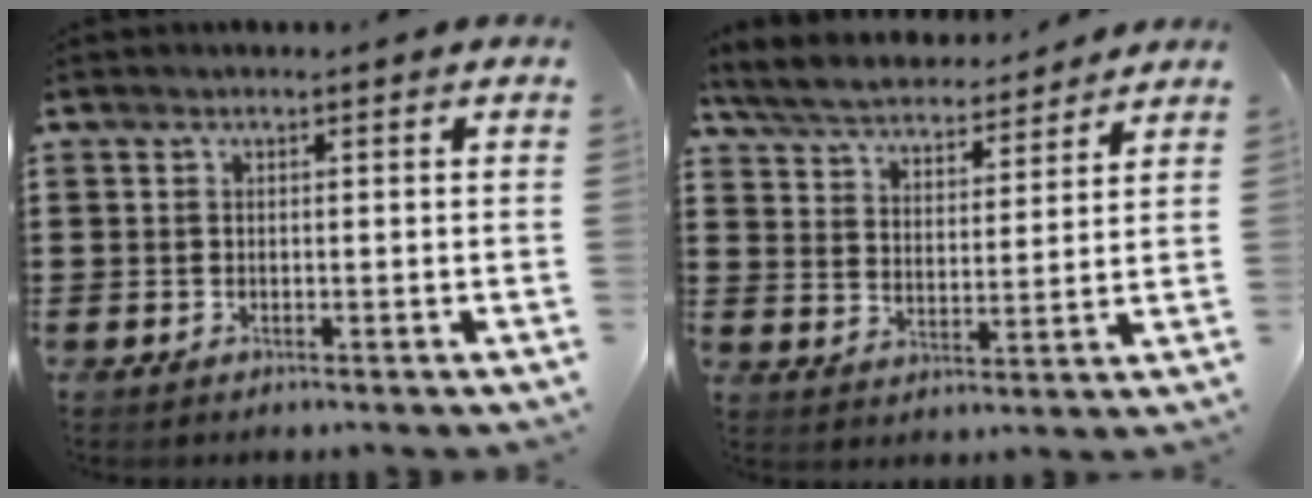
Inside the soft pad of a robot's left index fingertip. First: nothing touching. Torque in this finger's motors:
{"motor_torque": [2.14, 0.00, 0.26, 0.09]}